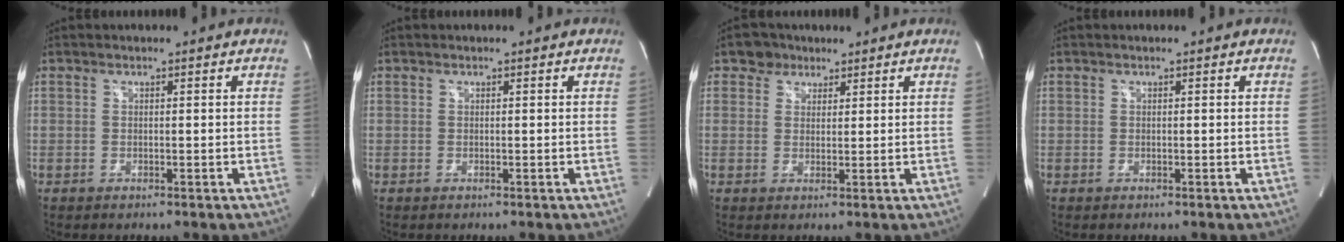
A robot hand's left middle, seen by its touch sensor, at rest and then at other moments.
{"total": 0.0}
{"total": 3.3, "force": [2.2, 2.4, 0.3], "torque": [-0.007, 0.007, 0.032]}
{"total": 0.0}